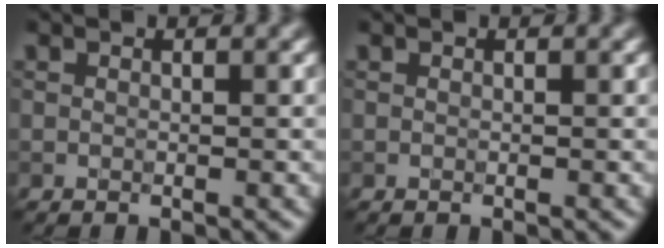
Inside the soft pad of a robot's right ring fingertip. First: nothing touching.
{"total": 0.0}